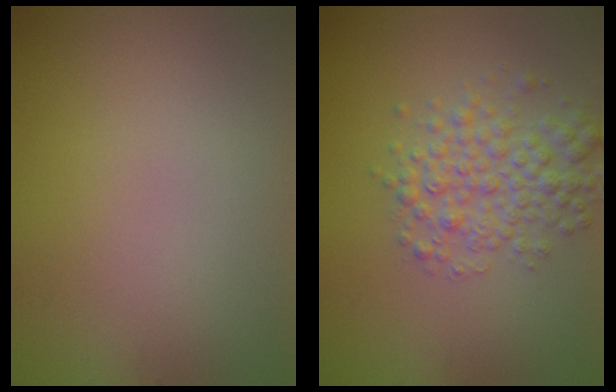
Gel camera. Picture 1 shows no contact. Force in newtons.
{"total": 3.9, "press": 3.9, "slide": 0.1}